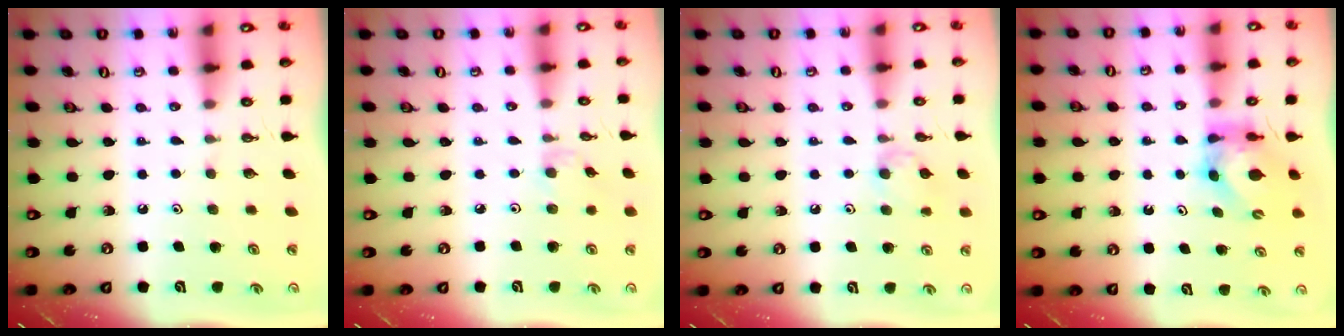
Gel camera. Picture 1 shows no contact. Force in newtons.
{"total": 1.1, "press": 1.0, "slide": 0.4}
{"total": 7.7, "press": 7.7, "slide": 0.7}
{"total": 5.6, "press": 5.6, "slide": 0.4}